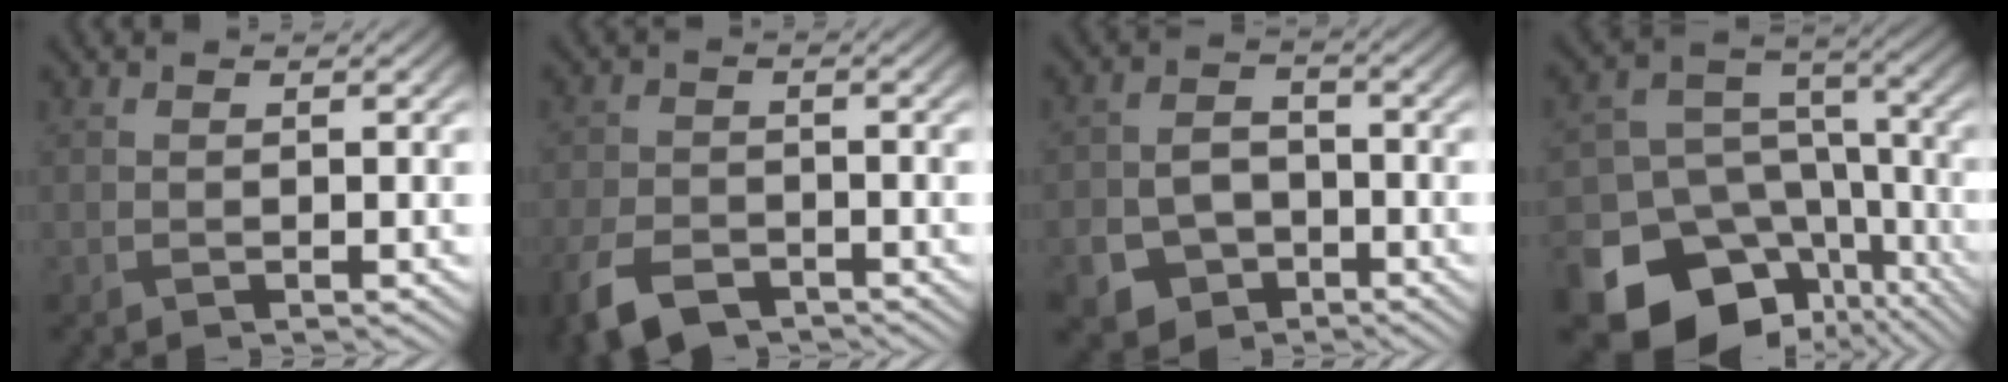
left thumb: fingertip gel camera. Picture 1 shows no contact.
{"total": 6.7, "force": [-4.4, 3.5, 3.6], "torque": [-0.082, -0.019, -0.088]}
{"total": 6.6, "force": [-3.7, 4.8, 2.7], "torque": [-0.050, -0.013, -0.070]}
{"total": 20.8, "force": [-11.1, 15.7, 7.8], "torque": [-0.175, -0.077, -0.157]}